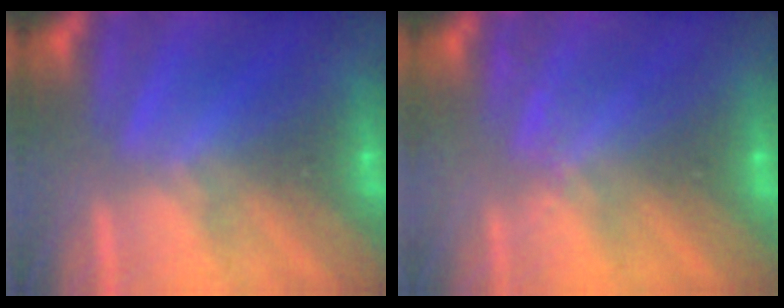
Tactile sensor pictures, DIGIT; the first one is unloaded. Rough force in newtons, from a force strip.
{"total": 2.0}